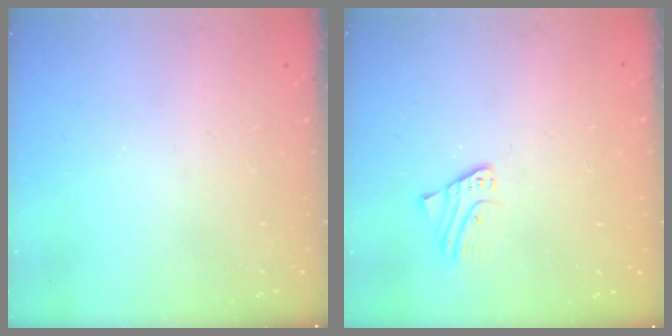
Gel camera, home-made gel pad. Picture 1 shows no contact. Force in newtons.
{"total": 1.9, "press": 1.9, "slide": 0.1}